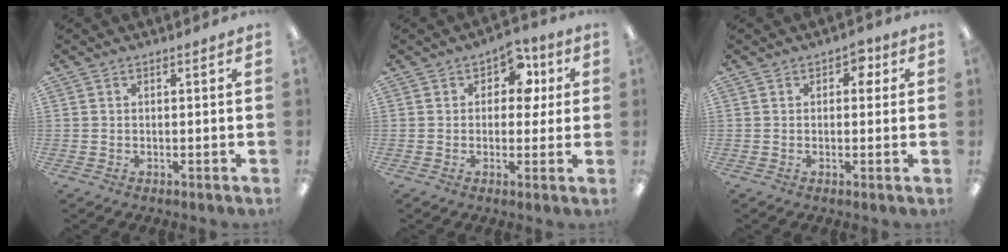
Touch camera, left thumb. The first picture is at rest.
{"total": 8.5, "force": [3.0, 5.8, 5.4], "torque": [-0.059, -0.002, 0.048]}
{"total": 3.1, "force": [1.0, 2.1, 2.1], "torque": [-0.019, -0.001, 0.012]}